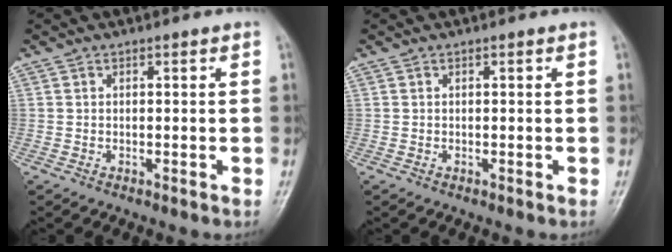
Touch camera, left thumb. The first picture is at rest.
{"total": 0.0}